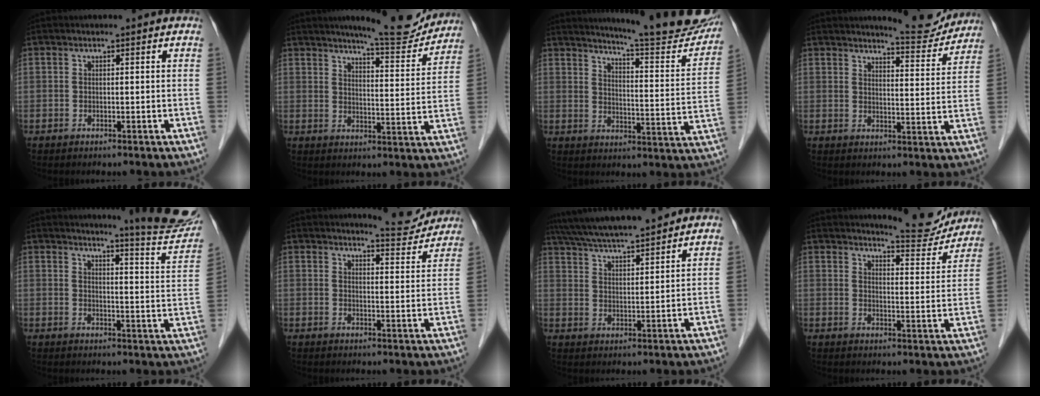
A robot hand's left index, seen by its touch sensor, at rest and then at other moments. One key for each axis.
{"total": 11.3, "fx": 10.6, "fy": 1.0, "fz": 3.9, "tx": -0.051, "ty": -0.017, "tz": 0.135}
{"total": 20.5, "fx": 18.8, "fy": 1.4, "fz": 8.1, "tx": -0.109, "ty": -0.074, "tz": 0.230}
{"total": 7.9, "fx": 7.7, "fy": 0.8, "fz": 1.3, "tx": -0.017, "ty": -0.021, "tz": 0.094}
{"total": 12.8, "fx": 12.3, "fy": -0.9, "fz": 3.6, "tx": -0.041, "ty": -0.080, "tz": 0.133}
{"total": 6.3, "fx": 6.2, "fy": 0.6, "fz": 0.9, "tx": -0.015, "ty": -0.018, "tz": 0.073}
{"total": 14.9, "fx": 13.2, "fy": 1.0, "fz": 6.7, "tx": -0.122, "ty": 0.026, "tz": 0.214}
{"total": 9.3, "fx": 9.1, "fy": 1.0, "fz": 1.5, "tx": -0.016, "ty": -0.024, "tz": 0.113}